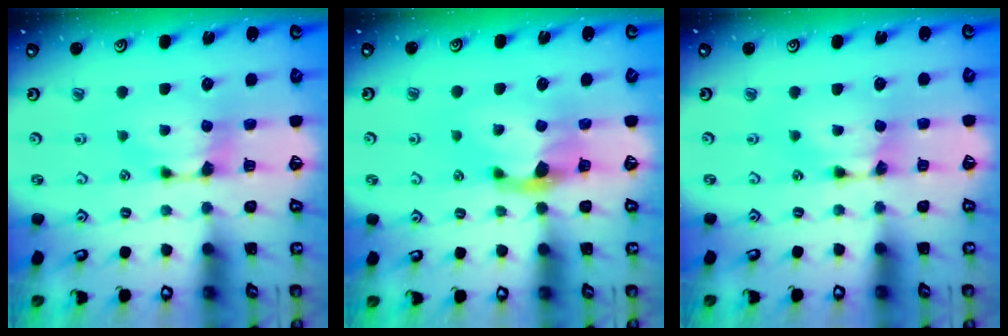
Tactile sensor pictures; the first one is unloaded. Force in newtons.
{"total": 1.9, "press": 1.3, "slide": 1.4}
{"total": 1.6, "press": 1.6, "slide": 0.2}